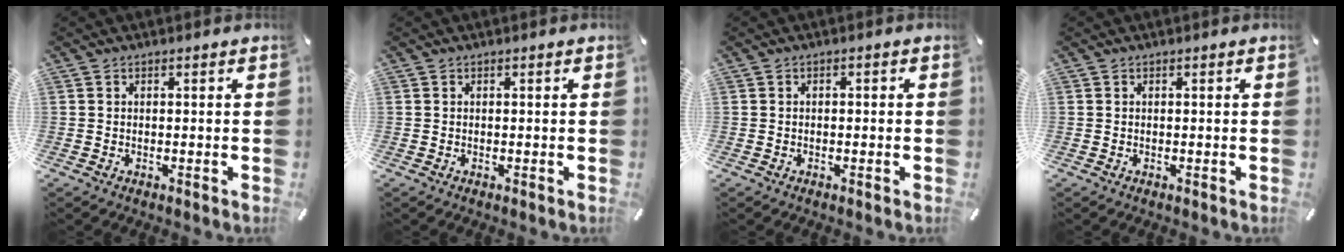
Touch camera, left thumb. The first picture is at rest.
{"total": 0.0}
{"total": 0.7, "force": [-0.4, 0.4, 0.4], "torque": [-0.011, 0.000, -0.009]}
{"total": 0.0}